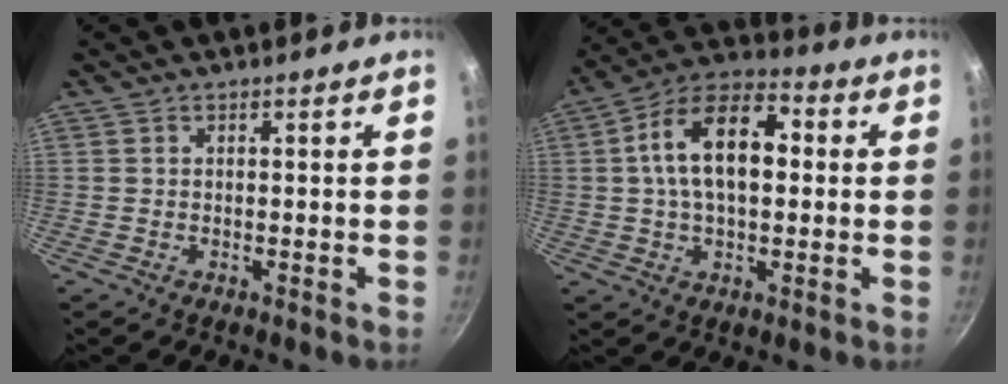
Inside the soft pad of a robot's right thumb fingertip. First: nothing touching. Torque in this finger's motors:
{"motor_torque": [0.87, 3.50, 1.47, -0.10, 0.13]}